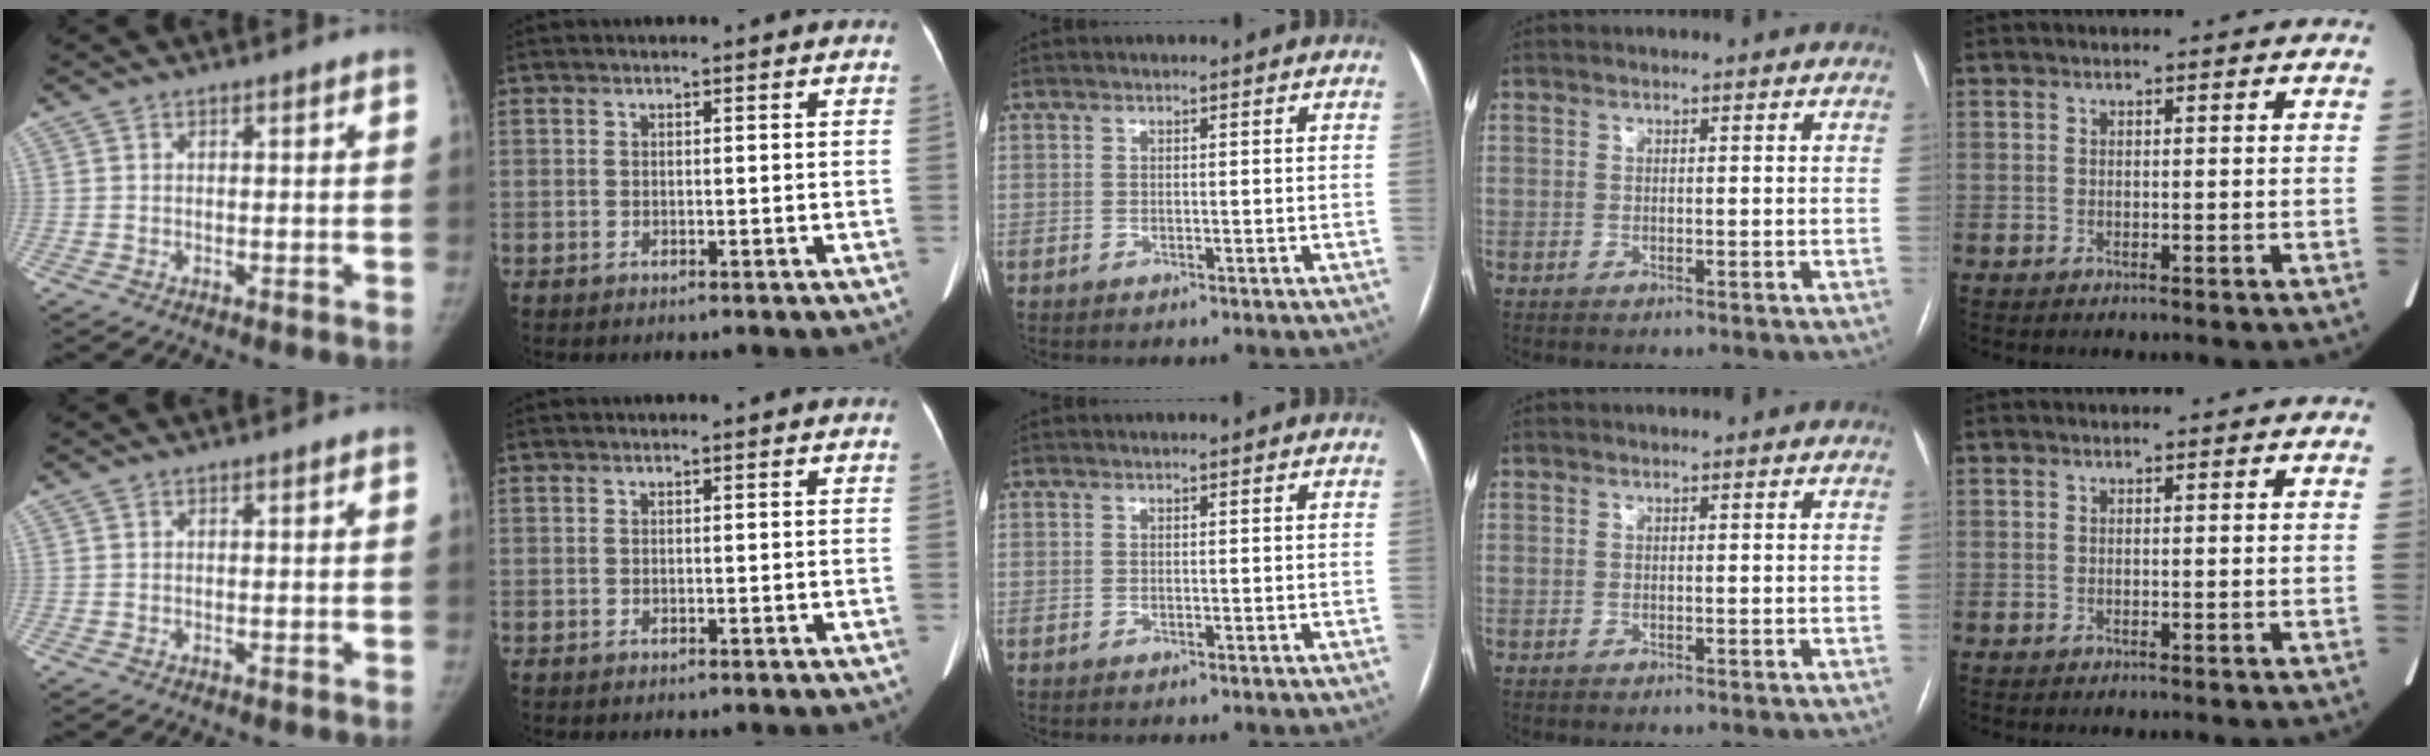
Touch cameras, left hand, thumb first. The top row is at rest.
{}